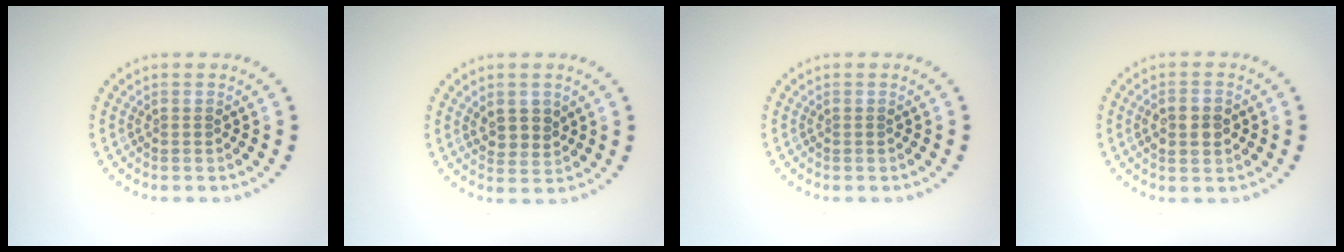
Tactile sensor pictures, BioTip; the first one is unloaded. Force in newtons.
{"total": 2.4, "press": 2.3, "slide": 0.8}
{"total": 0.0}
{"total": 3.2, "press": 3.2, "slide": 0.5}